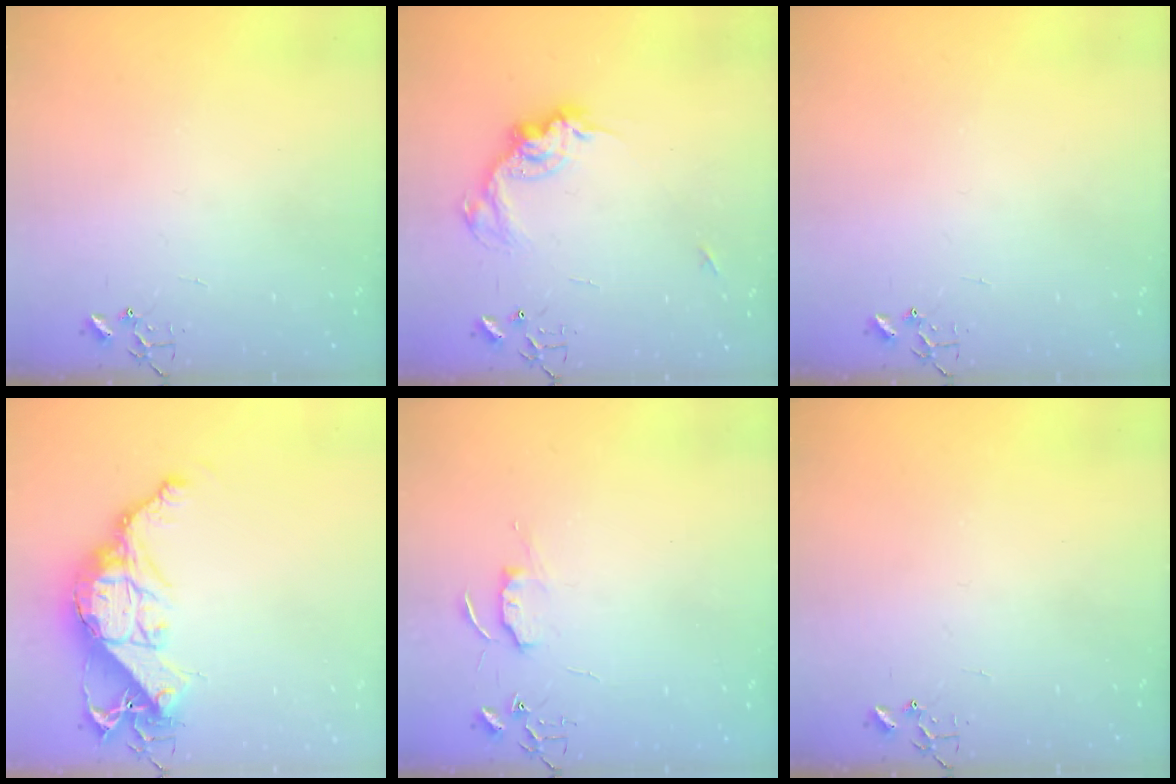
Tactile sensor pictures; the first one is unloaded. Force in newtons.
{"total": 14.4, "press": 14.3, "slide": 1.1}
{"total": 0.0}
{"total": 15.3, "press": 15.3, "slide": 1.0}
{"total": 5.7, "press": 5.7, "slide": 0.6}
{"total": 0.0}